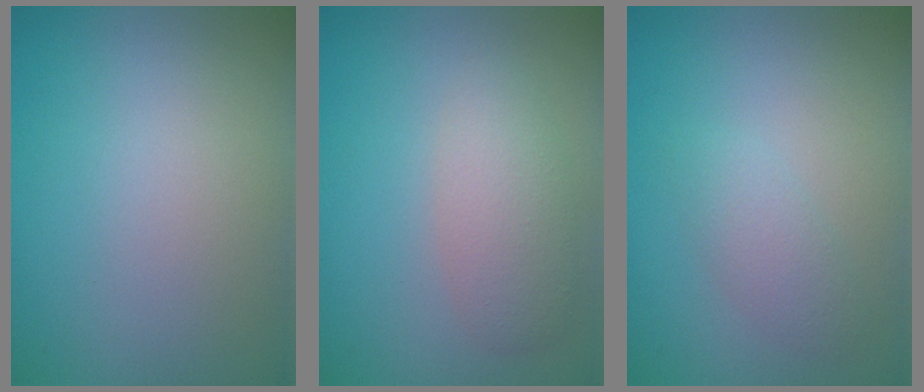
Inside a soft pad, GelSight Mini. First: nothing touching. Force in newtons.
{"total": 2.9, "press": 2.9, "slide": 0.1}
{"total": 1.8, "press": 1.8, "slide": 0.1}